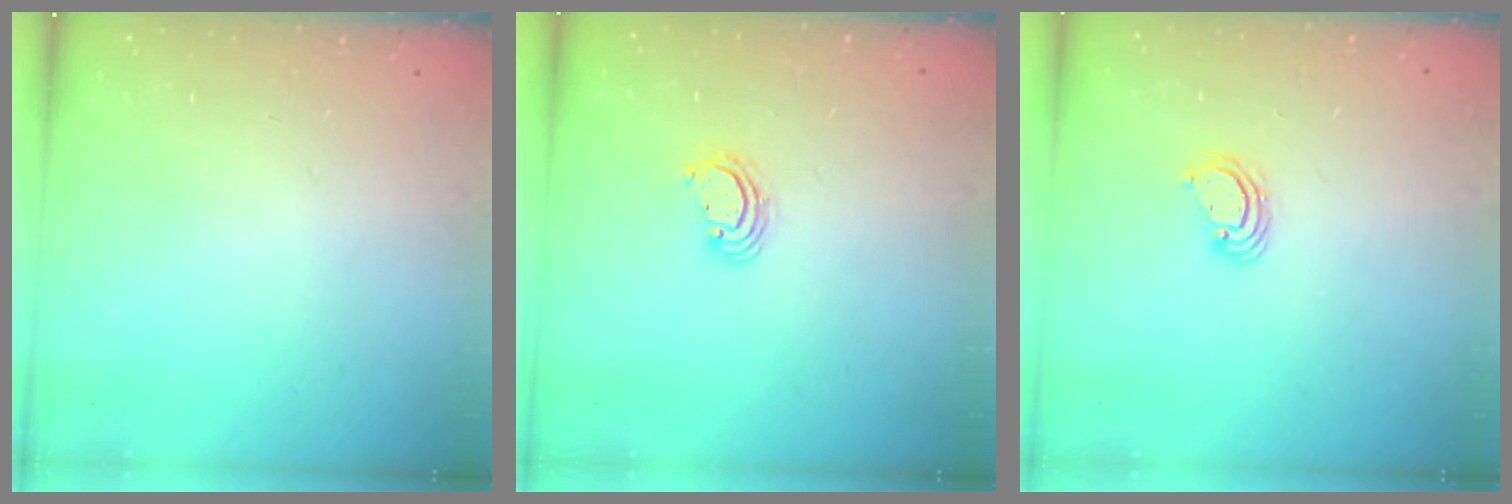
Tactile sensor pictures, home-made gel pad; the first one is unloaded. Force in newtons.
{"total": 2.8, "press": 2.8, "slide": 0.2}
{"total": 3.7, "press": 3.7, "slide": 0.3}